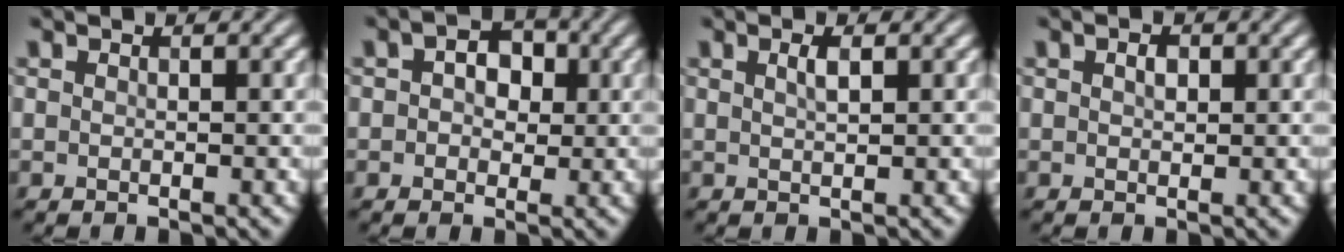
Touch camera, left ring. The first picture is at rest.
{"total": 3.3, "force": [0.6, 2.4, 2.2], "torque": [-0.028, 0.006, 0.000]}
{"total": 1.3, "force": [0.5, 0.3, 1.1], "torque": [-0.019, 0.004, 0.009]}
{"total": 1.1, "force": [0.3, 0.6, 0.8], "torque": [-0.014, 0.002, 0.005]}